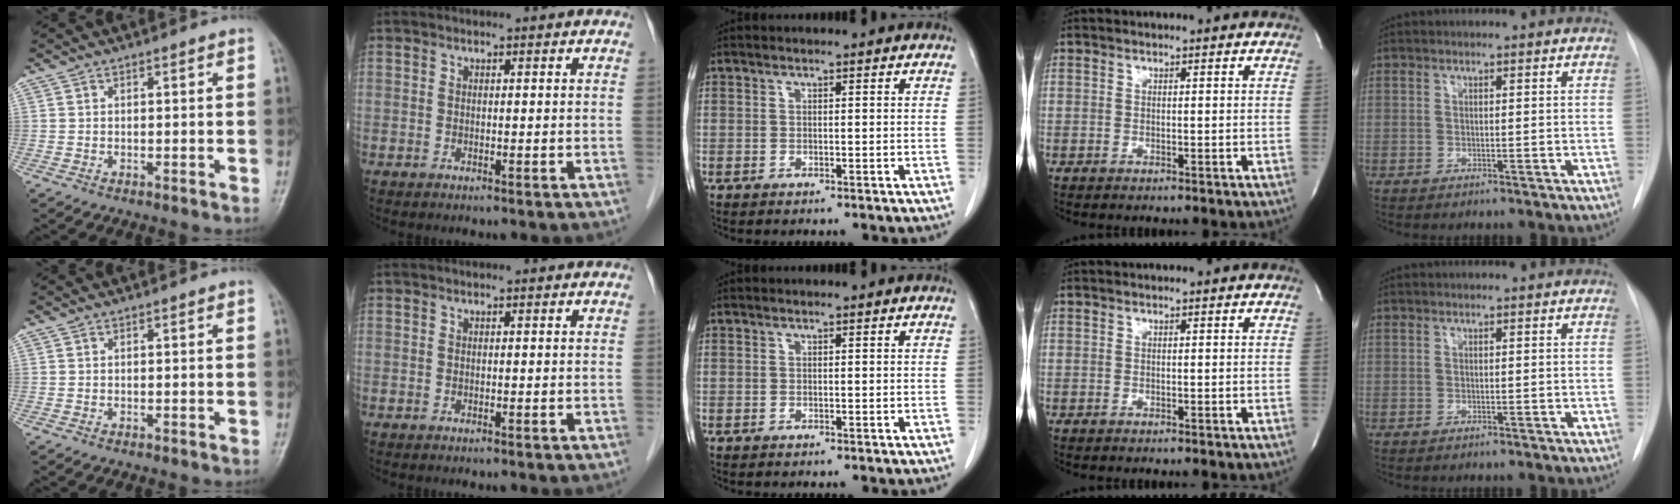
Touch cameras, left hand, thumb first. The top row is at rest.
{}